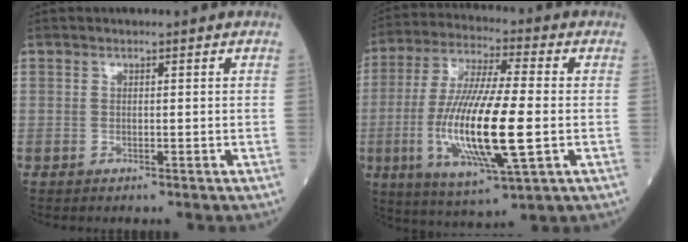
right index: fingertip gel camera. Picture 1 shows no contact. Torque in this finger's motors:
{"motor_torque": [1.36, -0.78, 1.05, 0.21]}